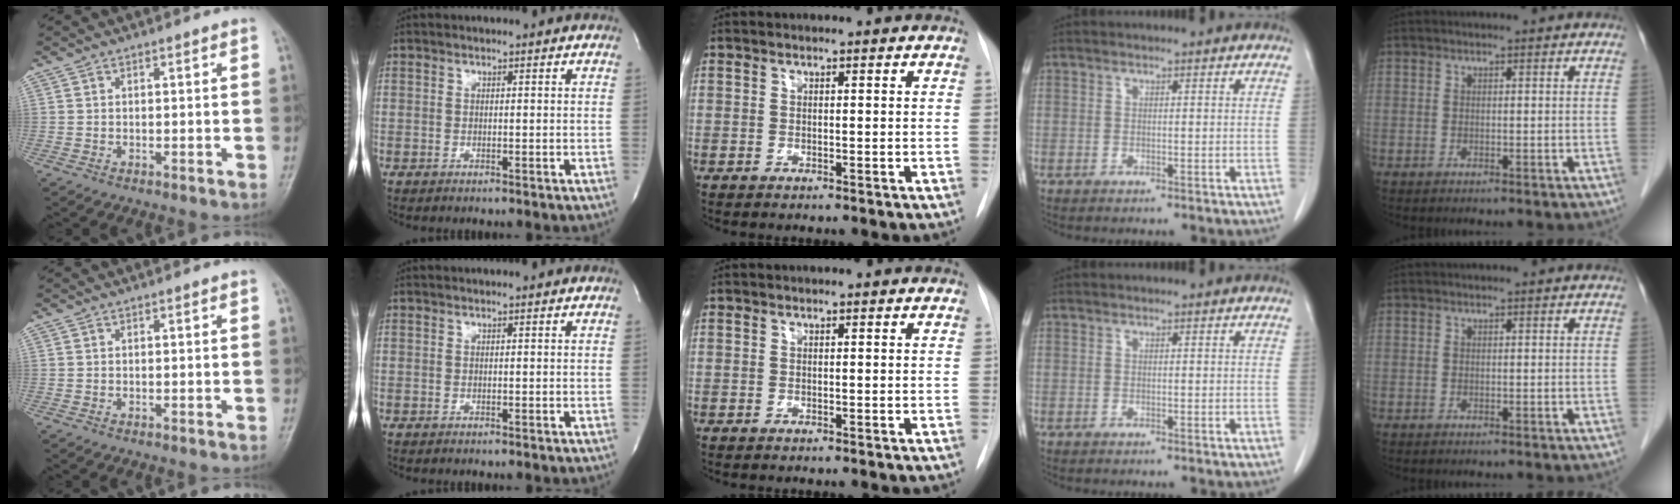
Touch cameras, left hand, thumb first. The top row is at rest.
{}